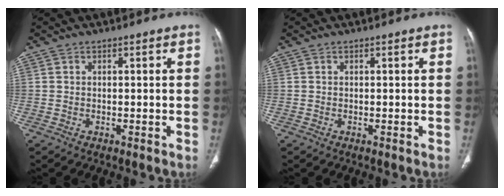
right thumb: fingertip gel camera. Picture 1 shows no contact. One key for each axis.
{"total": 0.0}